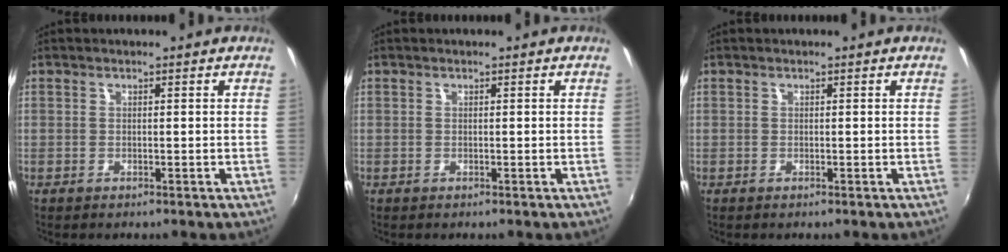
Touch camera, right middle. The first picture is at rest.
{"total": 0.0}
{"total": 0.0}